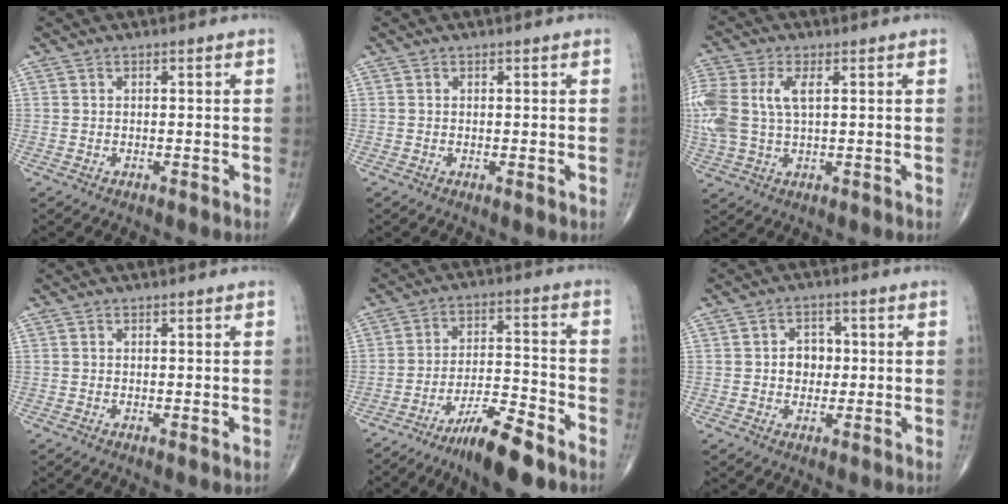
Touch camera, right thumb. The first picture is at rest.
{"total": 0.5, "force": [0.0, 0.1, 0.5], "torque": [-0.009, -0.003, -0.001]}
{"total": 12.8, "force": [2.3, 7.1, 10.3], "torque": [-0.273, 0.014, 0.049]}
{"total": 0.7, "force": [-0.1, 0.1, 0.7], "torque": [-0.012, -0.003, -0.002]}
{"total": 11.5, "force": [-8.0, 2.3, 7.9], "torque": [-0.137, 0.057, -0.138]}
{"total": 4.9, "force": [0.2, 4.0, 2.8], "torque": [-0.015, 0.008, -0.001]}